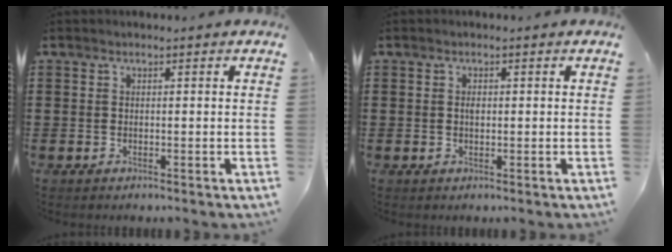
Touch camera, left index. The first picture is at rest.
{"total": 0.9, "force": [0.1, 0.5, 0.8], "torque": [-0.018, 0.001, 0.001]}